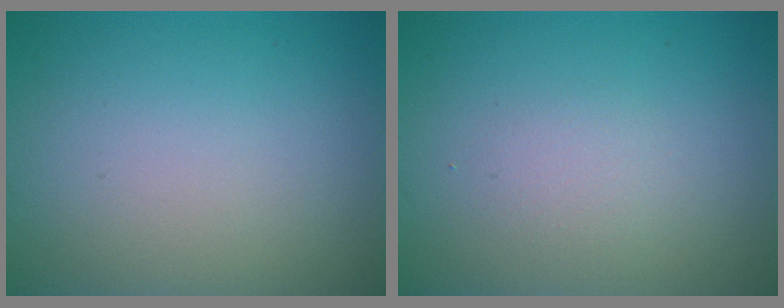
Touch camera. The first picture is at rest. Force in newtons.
{"total": 1.3, "press": 1.3, "slide": 0.0}